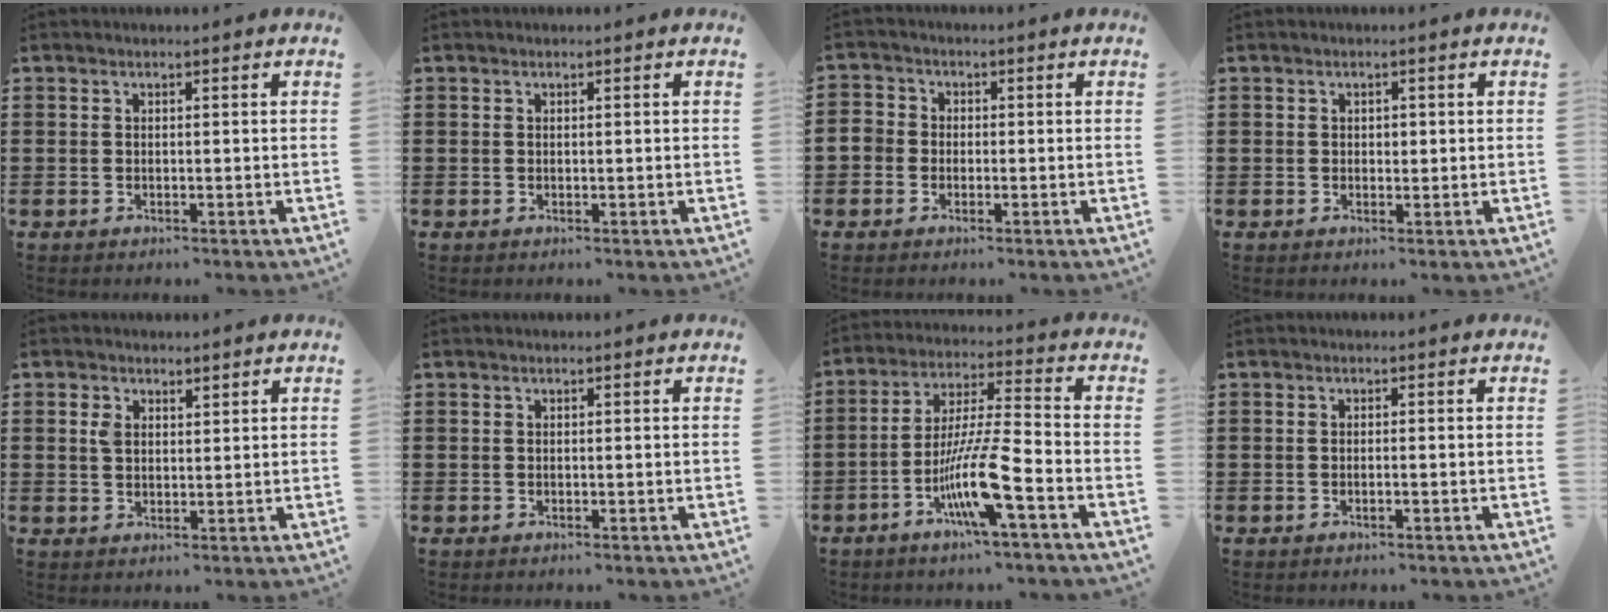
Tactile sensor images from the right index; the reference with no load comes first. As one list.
[{"total": 0.0}, {"total": 2.5, "force": [-1.2, 2.1, 0.7], "torque": [-0.028, 0.003, -0.030]}, {"total": 0.9, "force": [0.2, 0.7, 0.6], "torque": [-0.012, 0.006, 0.003]}, {"total": 2.1, "force": [1.3, 1.2, 1.1], "torque": [-0.027, 0.002, 0.024]}, {"total": 0.0}, {"total": 11.3, "force": [-5.1, 1.0, 10.1], "torque": [-0.204, -0.007, -0.098]}, {"total": 0.7, "force": [-0.3, -0.1, 0.6], "torque": [-0.010, -0.003, -0.006]}]